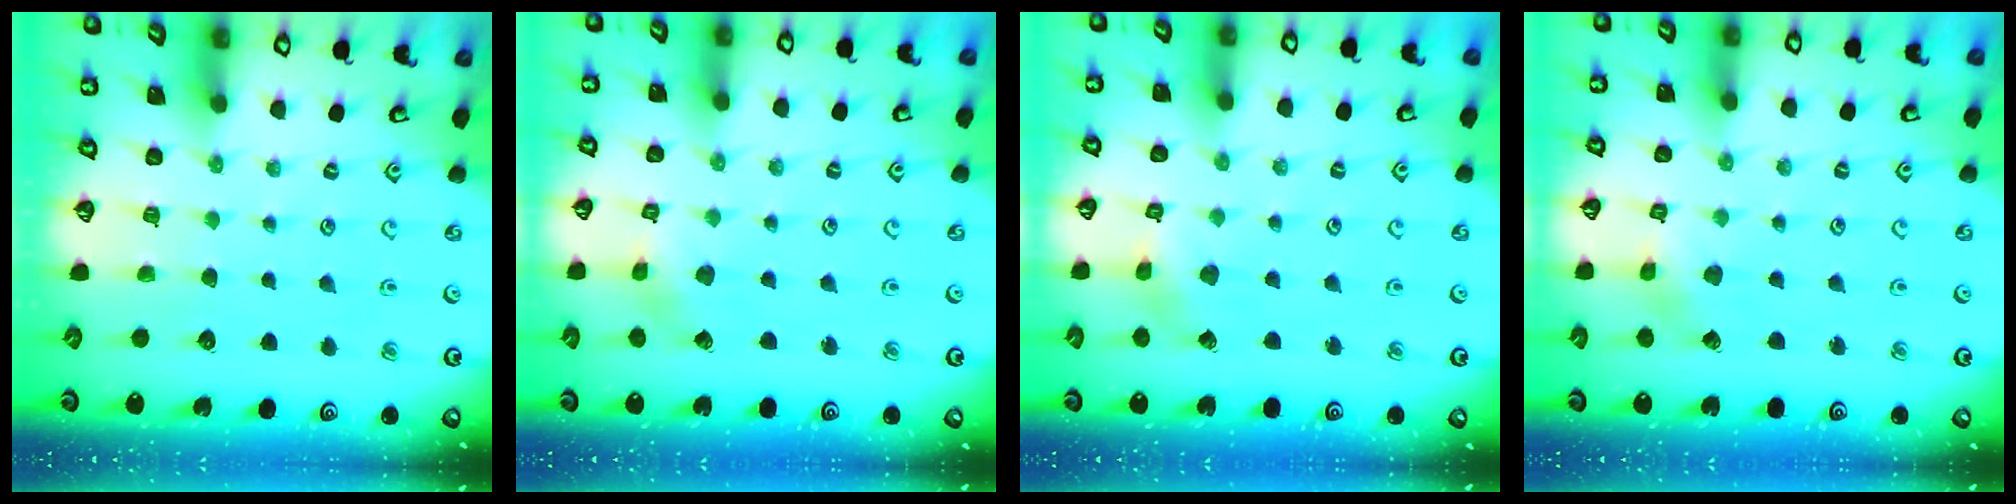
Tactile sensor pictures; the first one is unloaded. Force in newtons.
{"total": 2.6, "press": 2.5, "slide": 0.3}
{"total": 2.6, "press": 2.5, "slide": 0.3}
{"total": 2.6, "press": 2.5, "slide": 0.3}